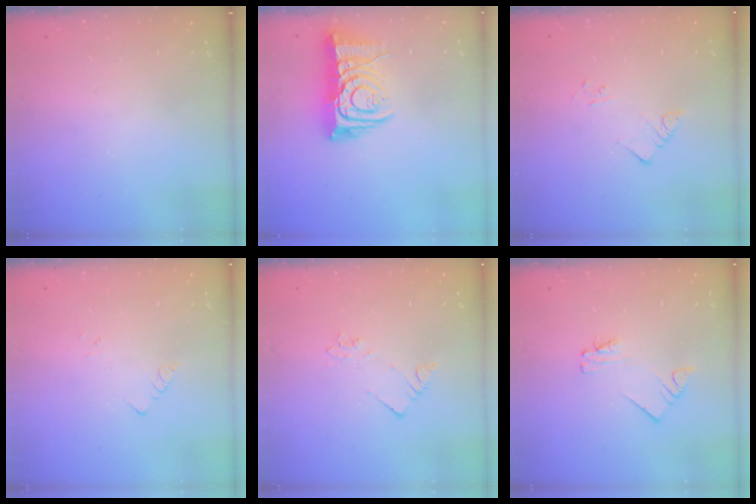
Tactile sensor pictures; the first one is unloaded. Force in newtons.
{"total": 10.3, "press": 10.2, "slide": 1.1}
{"total": 2.2, "press": 2.2, "slide": 0.2}
{"total": 1.3, "press": 1.2, "slide": 0.1}
{"total": 2.1, "press": 2.1, "slide": 0.4}
{"total": 2.0, "press": 2.0, "slide": 0.3}